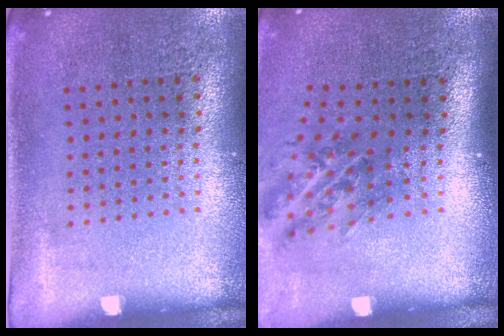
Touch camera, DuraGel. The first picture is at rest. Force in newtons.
{"total": 1.3, "press": 1.1, "slide": 0.7}